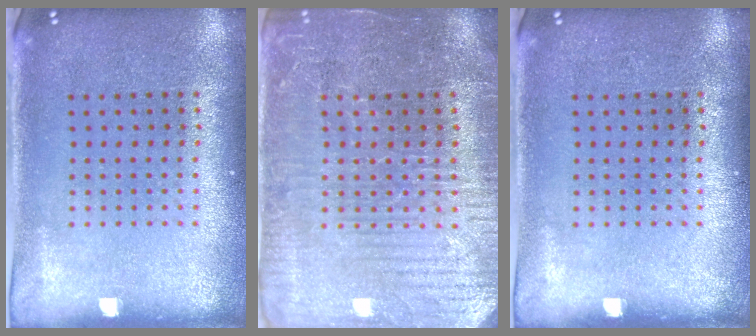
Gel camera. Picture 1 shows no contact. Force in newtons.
{"total": 3.9, "press": 3.7, "slide": 1.1}
{"total": 0.0}